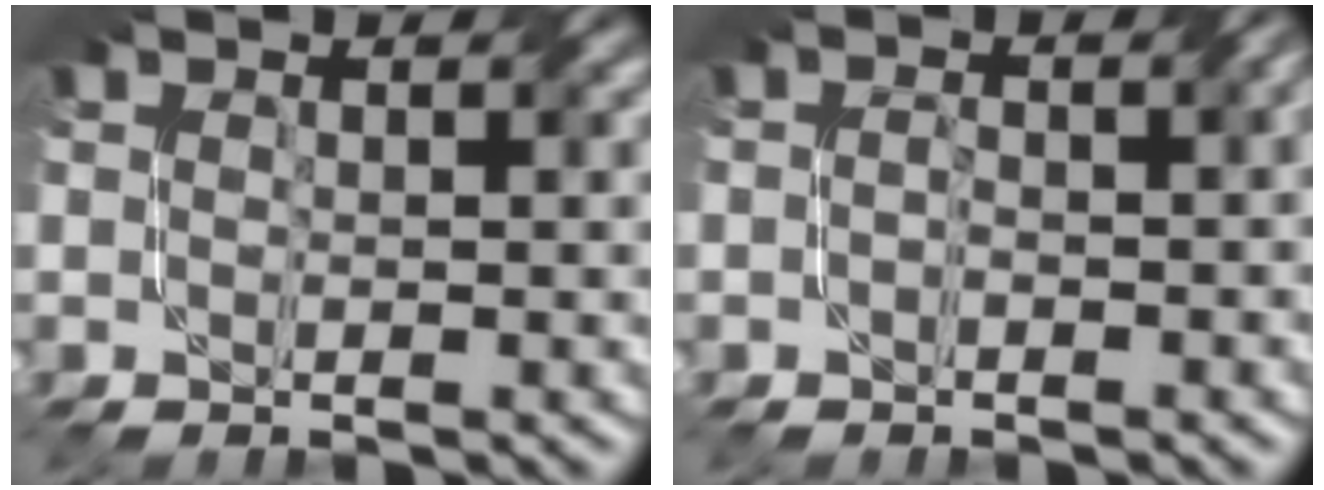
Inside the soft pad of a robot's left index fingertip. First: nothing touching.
{"total": 3.4, "force": [-1.3, 1.7, 2.6], "torque": [-0.026, -0.002, -0.016]}